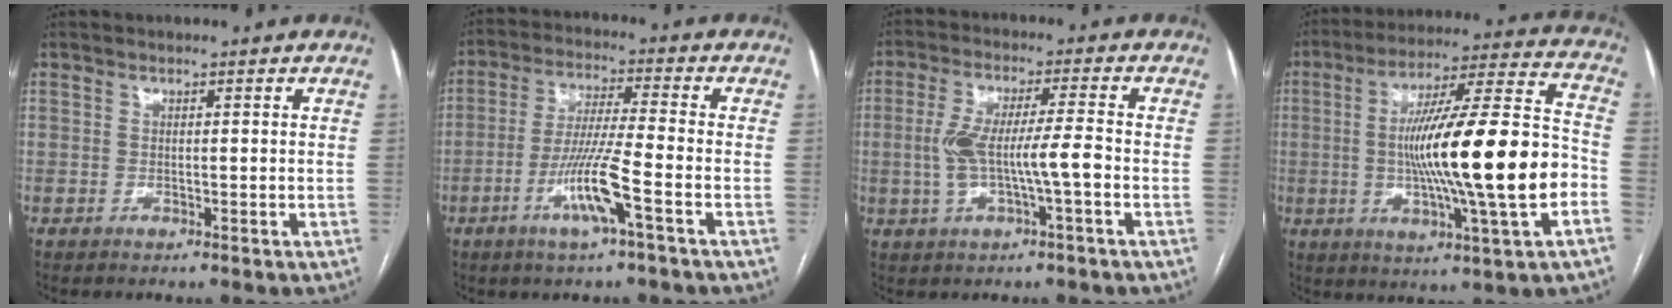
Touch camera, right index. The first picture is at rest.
{"total": 9.5, "force": [-3.9, -0.4, 8.6], "torque": [-0.170, -0.007, -0.078]}
{"total": 8.2, "force": [-1.5, 1.1, 7.9], "torque": [-0.158, 0.016, -0.026]}
{"total": 21.6, "force": [-3.5, 1.0, 21.3], "torque": [-0.341, 0.007, -0.053]}